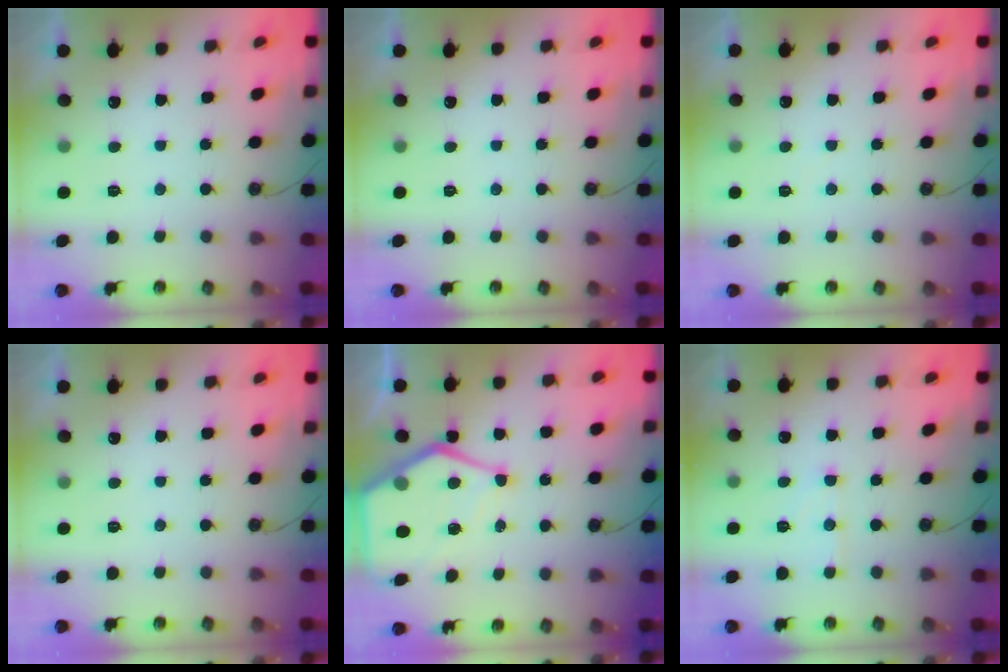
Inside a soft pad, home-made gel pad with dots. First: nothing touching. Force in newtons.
{"total": 0.0}
{"total": 3.4, "press": 3.4, "slide": 0.4}
{"total": 0.0}
{"total": 13.4, "press": 13.4, "slide": 1.1}
{"total": 7.0, "press": 7.0, "slide": 0.5}